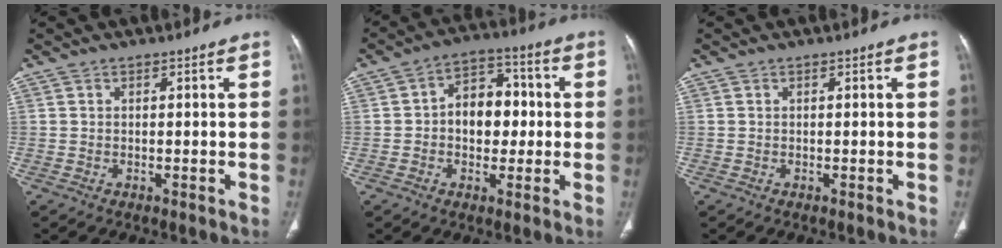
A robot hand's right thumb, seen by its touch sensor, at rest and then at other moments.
{"total": 9.7, "force": [0.0, 7.0, 6.8], "torque": [-0.060, 0.026, -0.010]}
{"total": 0.0}